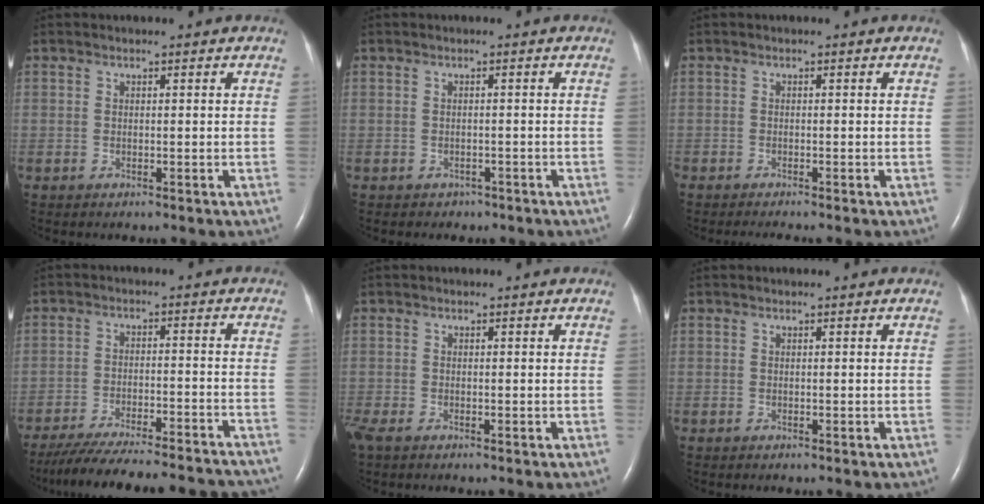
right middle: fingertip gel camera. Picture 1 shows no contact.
{"total": 1.6, "force": [-1.1, 1.0, 0.0], "torque": [-0.013, 0.003, -0.012]}
{"total": 1.8, "force": [-1.6, -0.3, 0.8], "torque": [-0.015, -0.004, -0.025]}
{"total": 23.8, "force": [-21.6, 2.8, 9.6], "torque": [-0.141, -0.030, -0.294]}
{"total": 2.2, "force": [-1.5, 0.9, 1.3], "torque": [-0.040, -0.008, -0.027]}
{"total": 0.0}